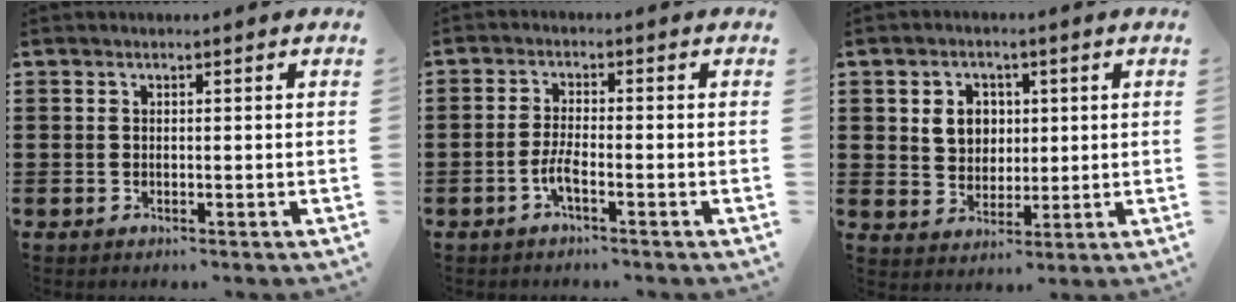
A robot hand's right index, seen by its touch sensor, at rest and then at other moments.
{"total": 3.0, "force": [-1.7, 0.5, 2.5], "torque": [-0.057, -0.003, -0.035]}
{"total": 5.1, "force": [1.2, 4.4, 2.3], "torque": [-0.055, 0.012, 0.017]}